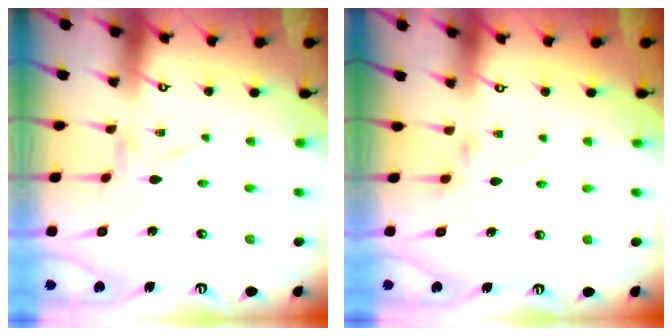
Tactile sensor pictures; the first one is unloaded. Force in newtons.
{"total": 2.2, "press": 2.1, "slide": 0.4}